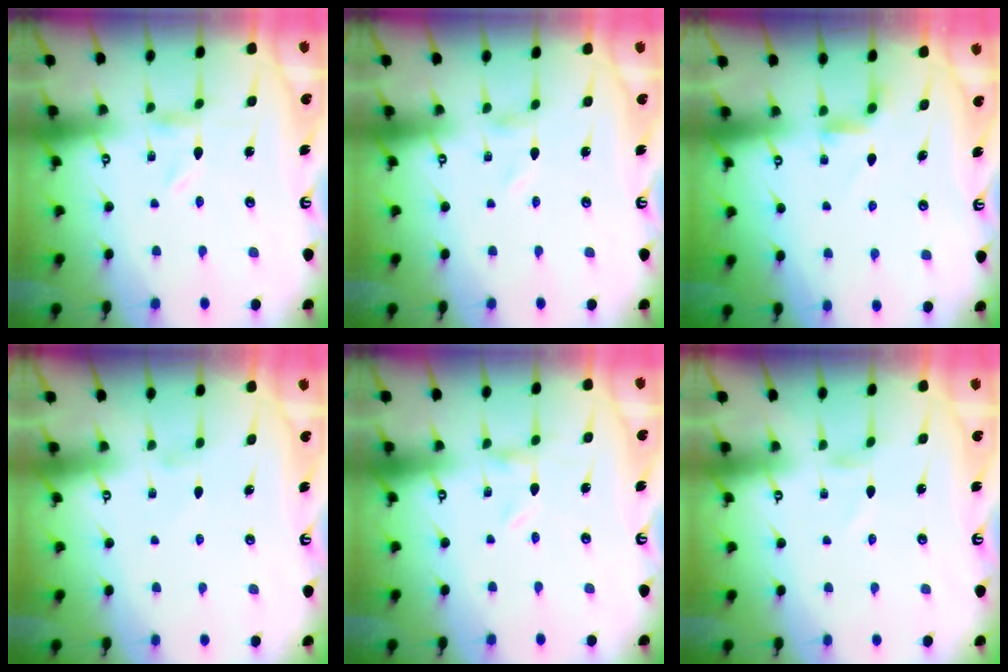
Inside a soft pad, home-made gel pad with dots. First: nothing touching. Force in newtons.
{"total": 1.2, "press": 1.2, "slide": 0.1}
{"total": 2.9, "press": 2.9, "slide": 0.4}
{"total": 0.9, "press": 0.8, "slide": 0.4}
{"total": 0.0}
{"total": 0.0}